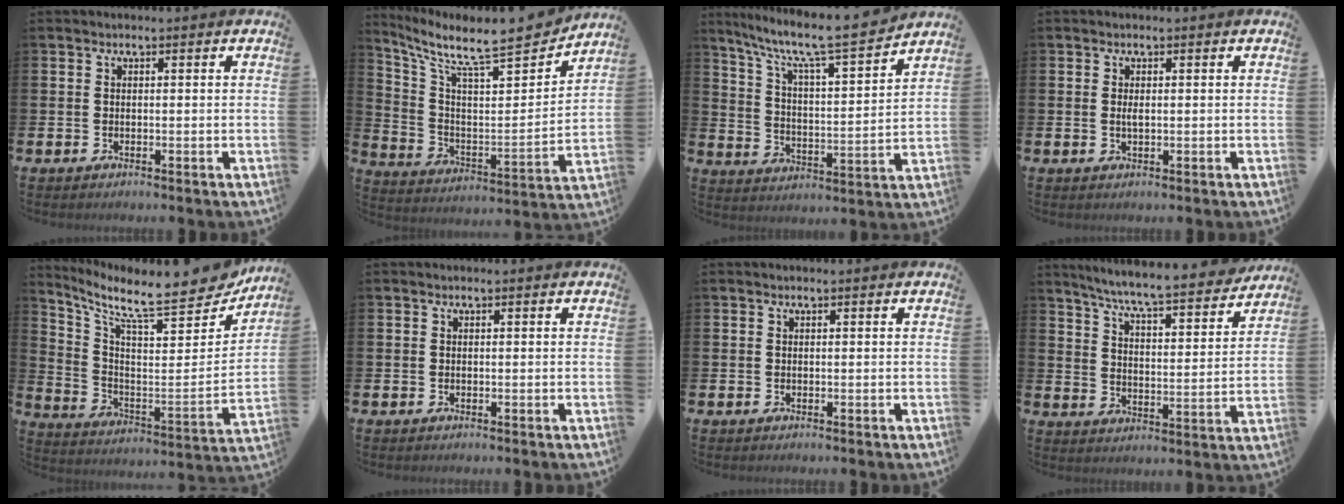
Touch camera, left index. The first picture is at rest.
{"total": 10.7, "force": [9.3, 1.7, 5.0], "torque": [-0.117, -0.077, 0.151]}
{"total": 9.1, "force": [8.2, 0.5, 3.9], "torque": [-0.105, -0.065, 0.134]}
{"total": 1.0, "force": [0.2, 0.4, 1.0], "torque": [-0.020, 0.003, 0.002]}
{"total": 10.8, "force": [9.3, 2.1, 5.0], "torque": [-0.111, -0.084, 0.148]}
{"total": 0.0}
{"total": 0.0}
{"total": 7.5, "force": [7.0, -0.1, 2.6], "torque": [-0.076, -0.056, 0.117]}